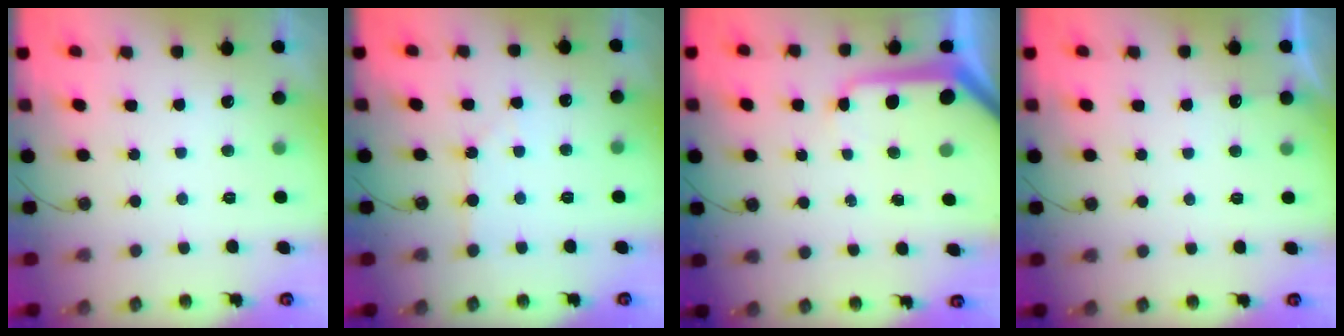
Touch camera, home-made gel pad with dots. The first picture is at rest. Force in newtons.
{"total": 4.9, "press": 4.8, "slide": 0.8}
{"total": 9.1, "press": 9.1, "slide": 0.9}
{"total": 2.7, "press": 2.7, "slide": 0.3}